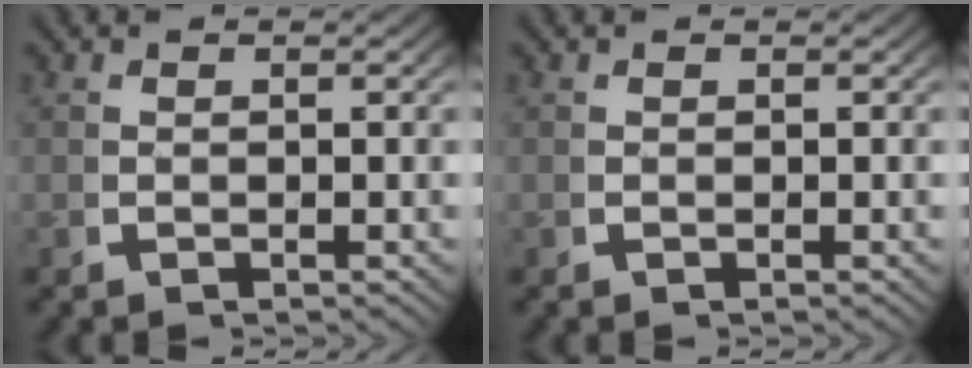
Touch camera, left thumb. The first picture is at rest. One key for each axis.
{"total": 0.0}